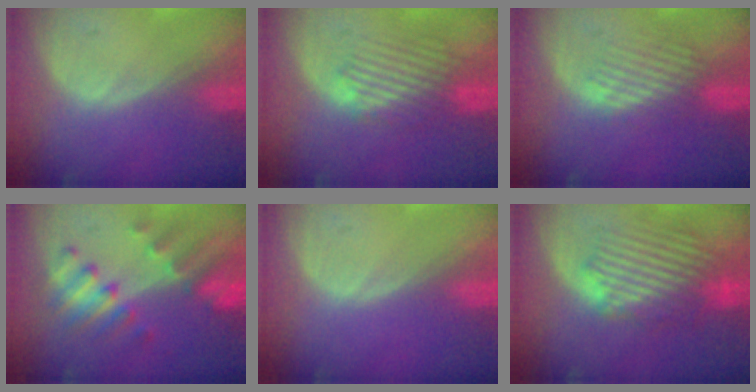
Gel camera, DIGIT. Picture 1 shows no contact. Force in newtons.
{"total": 5.4, "press": 5.1, "slide": 1.7}
{"total": 4.0, "press": 4.0, "slide": 0.4}
{"total": 7.8, "press": 7.7, "slide": 0.8}
{"total": 0.0}
{"total": 8.5, "press": 8.1, "slide": 2.5}